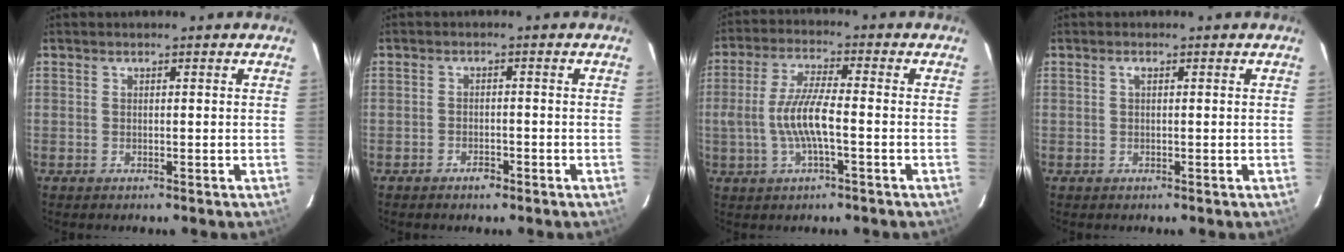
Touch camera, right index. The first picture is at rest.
{"total": 2.3, "force": [-1.8, 1.2, 0.9], "torque": [-0.024, 0.003, -0.029]}
{"total": 8.7, "force": [-1.8, 1.6, 8.4], "torque": [-0.172, 0.000, -0.034]}
{"total": 0.7, "force": [0.2, 0.2, 0.6], "torque": [-0.013, 0.005, 0.001]}